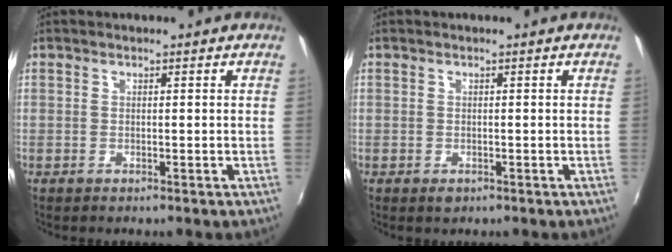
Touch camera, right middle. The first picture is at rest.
{"total": 1.0, "force": [-0.6, 0.7, 0.4], "torque": [-0.007, -0.004, -0.010]}